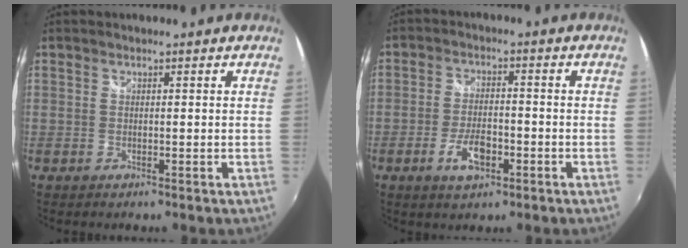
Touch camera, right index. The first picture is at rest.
{"total": 6.4, "force": [-2.8, 2.9, 5.0], "torque": [-0.106, -0.003, -0.049]}